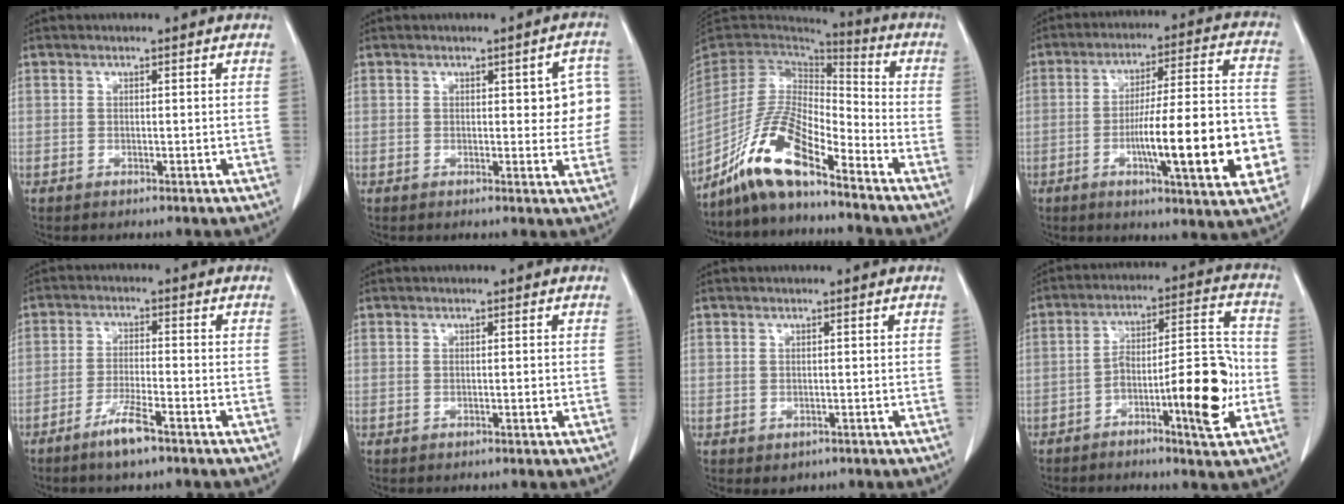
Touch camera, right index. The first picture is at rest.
{"total": 6.2, "force": [0.8, 2.3, 5.7], "torque": [-0.046, 0.012, 0.006]}
{"total": 12.3, "force": [-8.8, 2.6, 8.3], "torque": [-0.171, 0.009, -0.165]}
{"total": 19.4, "force": [-4.9, 2.5, 18.6], "torque": [-0.240, 0.013, -0.066]}
{"total": 5.2, "force": [-3.6, 0.4, 3.7], "torque": [-0.074, -0.006, -0.068]}
{"total": 0.8, "force": [-0.2, 0.1, 0.8], "torque": [-0.012, -0.001, -0.001]}
{"total": 1.6, "force": [-0.6, 1.4, 0.4], "torque": [-0.004, 0.002, -0.001]}
{"total": 13.1, "force": [-4.3, 2.4, 12.2], "torque": [-0.184, 0.024, -0.062]}